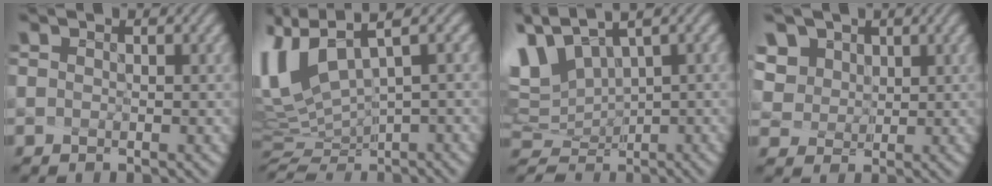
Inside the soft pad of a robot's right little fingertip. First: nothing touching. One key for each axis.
{"total": 5.1, "fx": 0.5, "fy": 1.2, "fz": 5.0, "tx": -0.143, "ty": -0.019, "tz": 0.037}
{"total": 4.4, "fx": 2.3, "fy": 2.1, "fz": 3.2, "tx": -0.102, "ty": -0.009, "tz": 0.076}
{"total": 8.5, "fx": 5.1, "fy": 5.9, "fz": 3.5, "tx": -0.119, "ty": 0.002, "tz": 0.112}